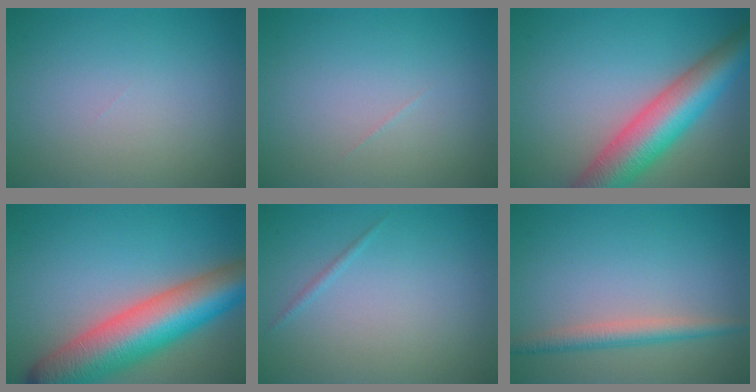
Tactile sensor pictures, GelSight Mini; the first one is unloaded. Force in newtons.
{"total": 0.0}
{"total": 8.8, "press": 8.8, "slide": 0.3}
{"total": 11.5, "press": 11.5, "slide": 0.4}
{"total": 0.6, "press": 0.6, "slide": 0.0}
{"total": 2.6, "press": 2.6, "slide": 0.1}